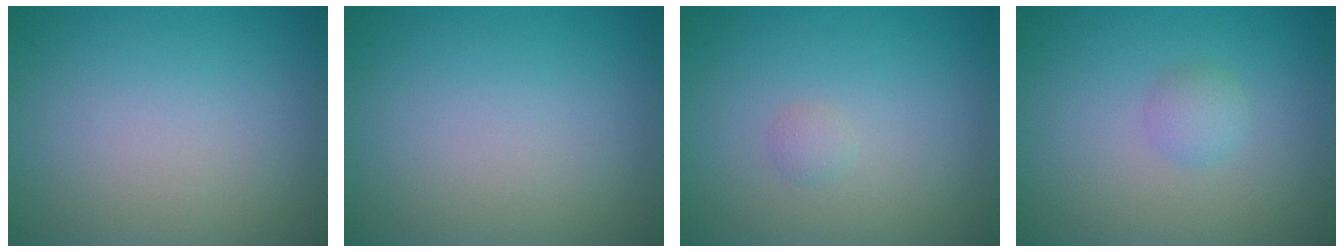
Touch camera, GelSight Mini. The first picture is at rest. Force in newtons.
{"total": 0.0}
{"total": 0.7, "press": 0.7, "slide": 0.1}
{"total": 1.3, "press": 1.3, "slide": 0.1}